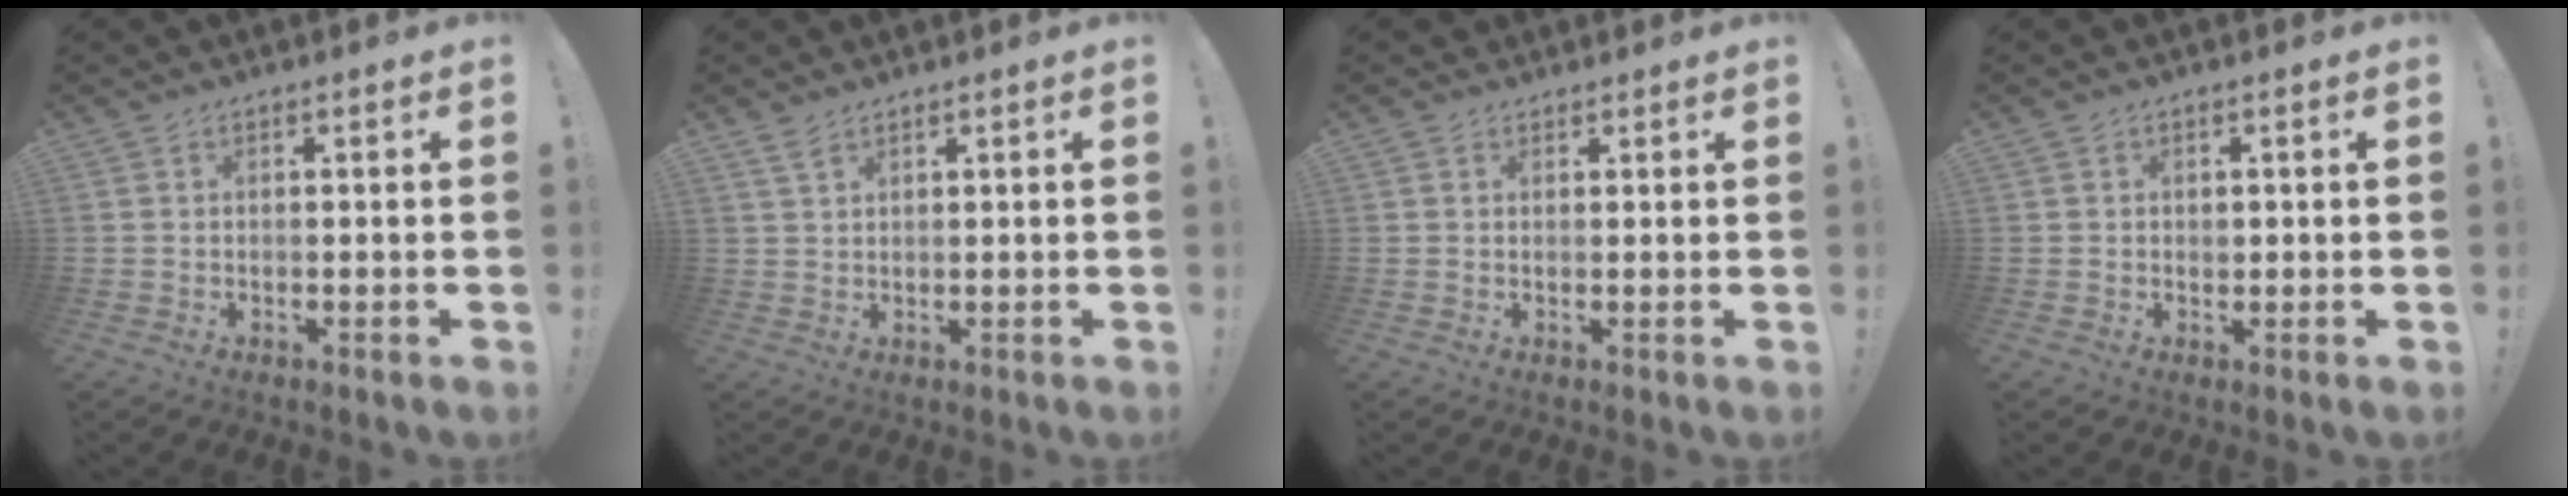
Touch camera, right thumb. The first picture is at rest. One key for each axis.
{"total": 2.6, "fx": 2.0, "fy": 0.9, "fz": 1.4, "tx": -0.024, "ty": -0.011, "tz": 0.036}
{"total": 1.6, "fx": 1.2, "fy": 1.0, "fz": 0.3, "tx": 0.002, "ty": -0.006, "tz": 0.022}
{"total": 0.8, "fx": 0.0, "fy": 0.8, "fz": 0.3, "tx": -0.003, "ty": 0.001, "tz": -0.001}